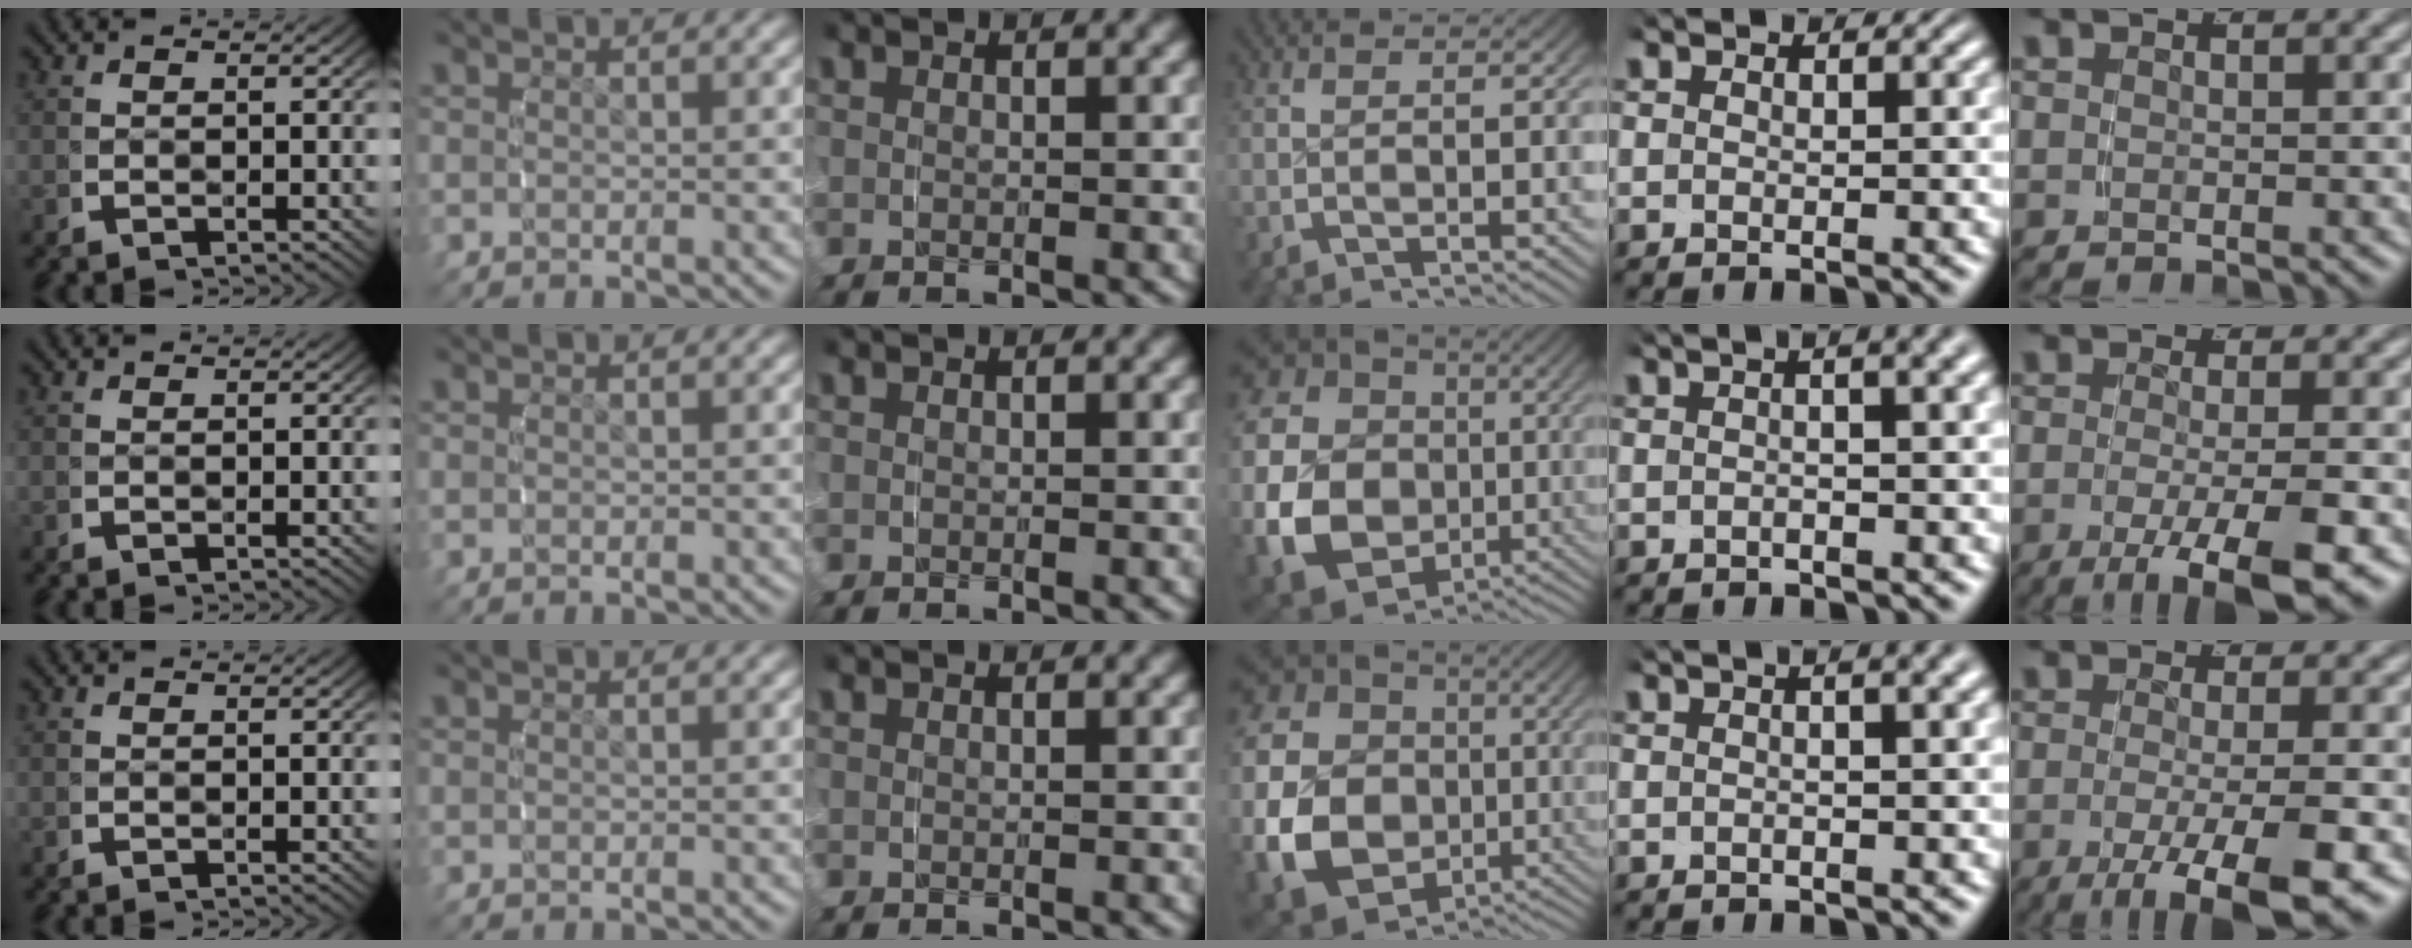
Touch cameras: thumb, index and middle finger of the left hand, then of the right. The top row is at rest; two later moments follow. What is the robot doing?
{"motion": "grasp_and_lifting", "object": "towel"}